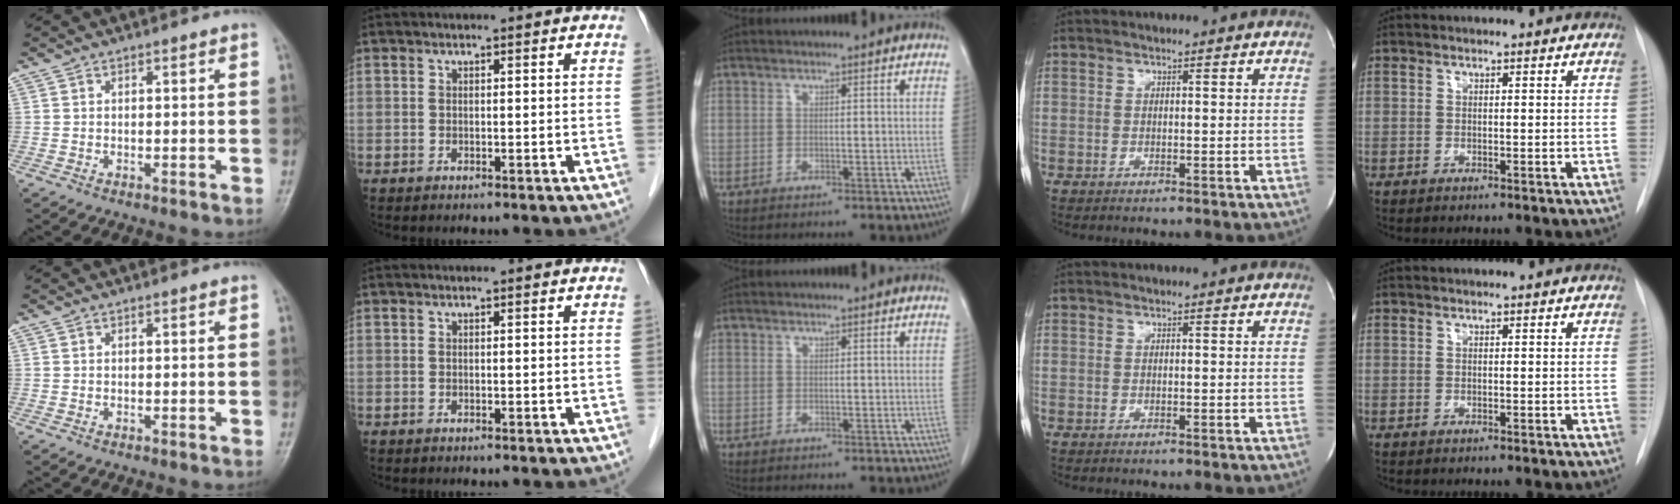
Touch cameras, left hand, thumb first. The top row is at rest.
{}